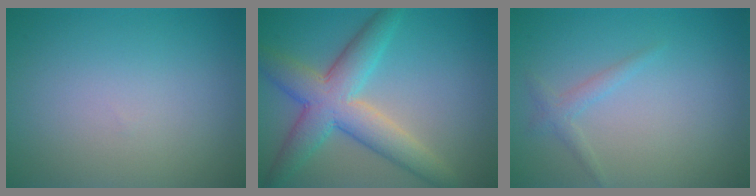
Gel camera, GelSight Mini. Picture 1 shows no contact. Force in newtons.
{"total": 6.8, "press": 6.8, "slide": 0.3}
{"total": 1.2, "press": 1.2, "slide": 0.1}